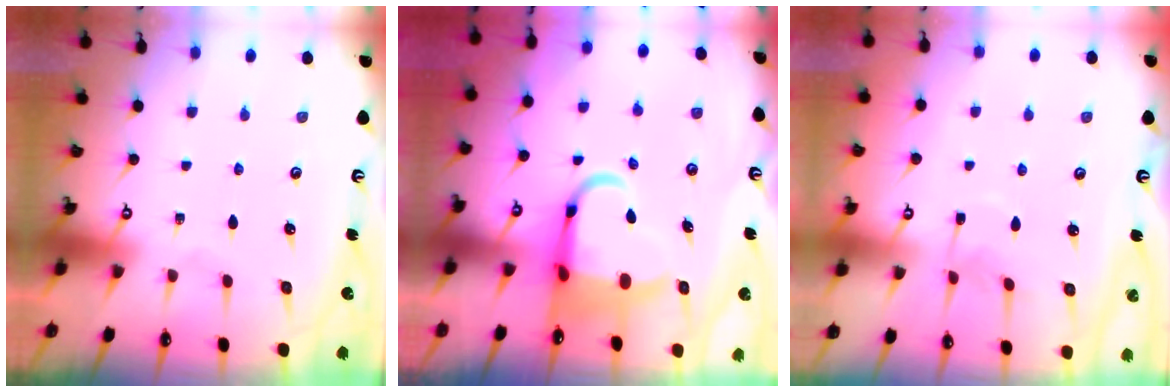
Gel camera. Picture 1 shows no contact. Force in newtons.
{"total": 8.6, "press": 8.4, "slide": 1.7}
{"total": 4.7, "press": 4.6, "slide": 0.8}